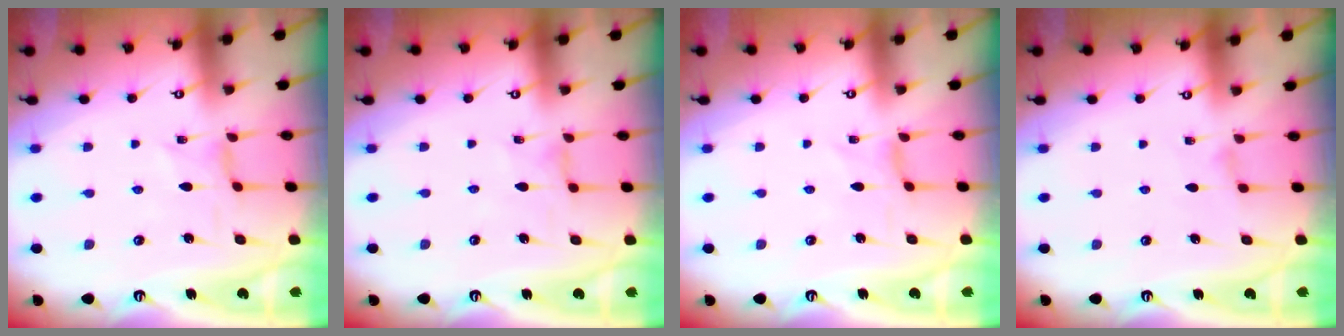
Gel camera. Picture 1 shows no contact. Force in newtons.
{"total": 1.6, "press": 1.6, "slide": 0.1}
{"total": 0.0}
{"total": 1.1, "press": 1.1, "slide": 0.4}